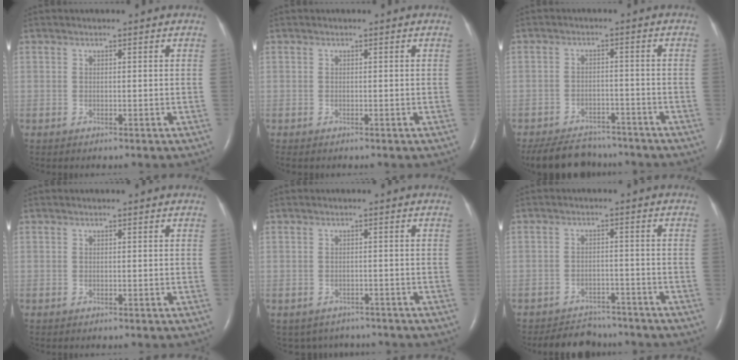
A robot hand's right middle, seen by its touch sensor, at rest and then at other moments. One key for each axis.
{"total": 0.0}
{"total": 10.9, "fx": -9.5, "fy": 4.2, "fz": 3.1, "tx": -0.057, "ty": -0.001, "tz": -0.135}
{"total": 0.0}
{"total": 5.6, "fx": -4.8, "fy": 2.9, "fz": 0.4, "tx": 0.001, "ty": 0.008, "tz": -0.055}
{"total": 6.5, "fx": -6.0, "fy": 2.5, "fz": 0.6, "tx": -0.006, "ty": 0.002, "tz": -0.086}